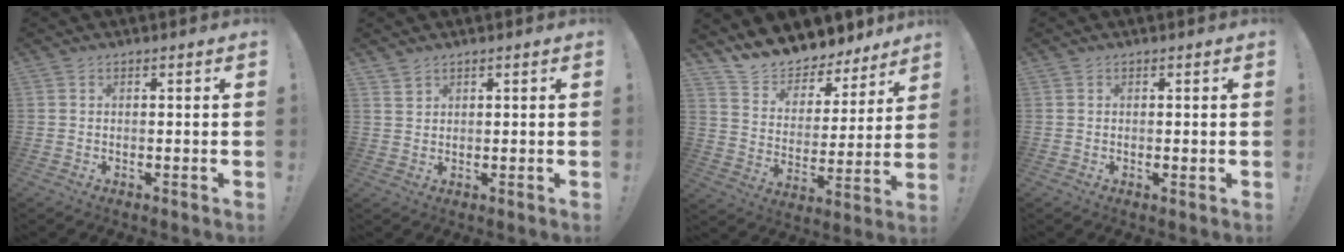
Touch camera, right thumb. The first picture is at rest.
{"total": 2.1, "force": [1.8, 0.9, 0.4], "torque": [0.003, -0.017, 0.032]}
{"total": 11.9, "force": [11.4, 3.3, 1.2], "torque": [-0.049, -0.106, 0.205]}
{"total": 0.5, "force": [0.1, 0.3, 0.4], "torque": [-0.004, -0.001, 0.001]}